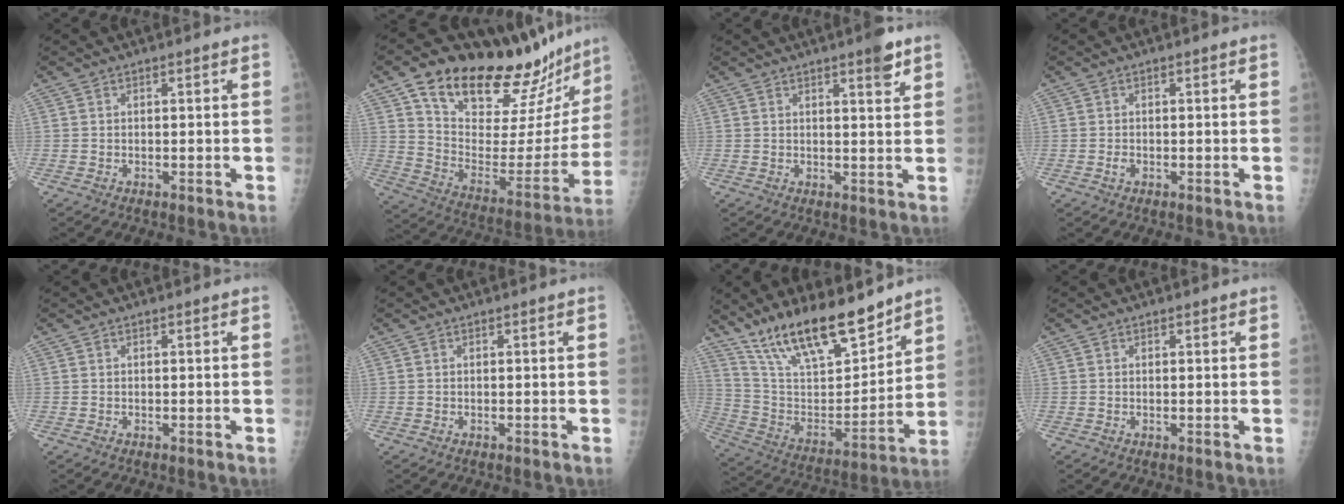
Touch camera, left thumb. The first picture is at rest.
{"total": 29.4, "force": [23.2, 10.2, 14.9], "torque": [-0.196, -0.101, 0.346]}
{"total": 4.2, "force": [2.8, 0.9, 3.1], "torque": [-0.037, -0.016, 0.035]}
{"total": 0.9, "force": [-0.3, 0.7, 0.6], "torque": [-0.010, 0.000, -0.006]}
{"total": 0.0}
{"total": 0.0}
{"total": 20.9, "force": [16.1, 6.5, 11.6], "torque": [-0.168, -0.082, 0.292]}
{"total": 0.6, "force": [0.4, 0.3, 0.2], "torque": [0.002, -0.002, 0.003]}